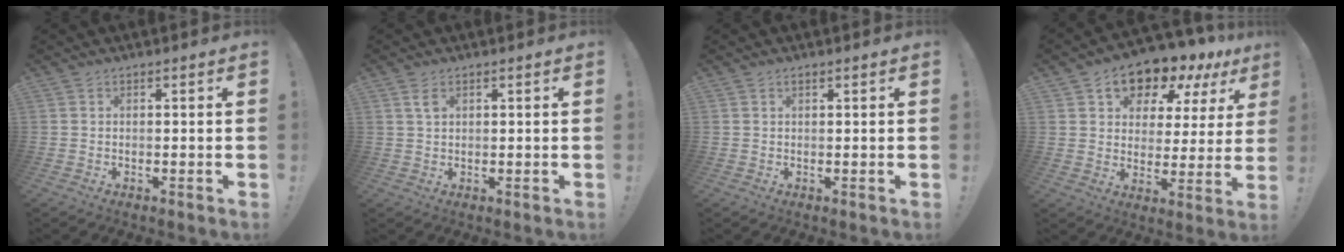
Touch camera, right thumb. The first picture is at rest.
{"total": 2.5, "force": [1.2, 1.3, 1.7], "torque": [-0.021, -0.004, 0.019]}
{"total": 0.6, "force": [0.4, 0.2, 0.3], "torque": [-0.003, -0.002, 0.008]}
{"total": 11.8, "force": [9.8, 5.5, 3.9], "torque": [-0.066, -0.079, 0.170]}